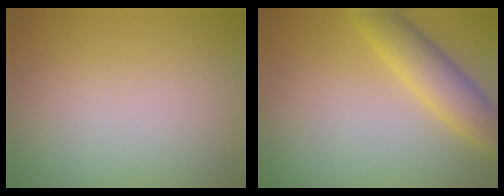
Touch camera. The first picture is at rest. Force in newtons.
{"total": 4.4, "press": 4.4, "slide": 0.1}